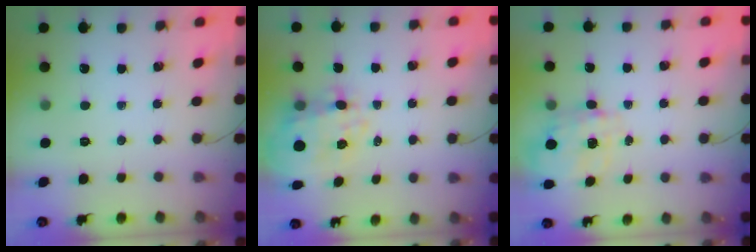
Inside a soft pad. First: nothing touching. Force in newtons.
{"total": 9.2, "press": 8.7, "slide": 3.0}
{"total": 3.6, "press": 3.5, "slide": 1.0}